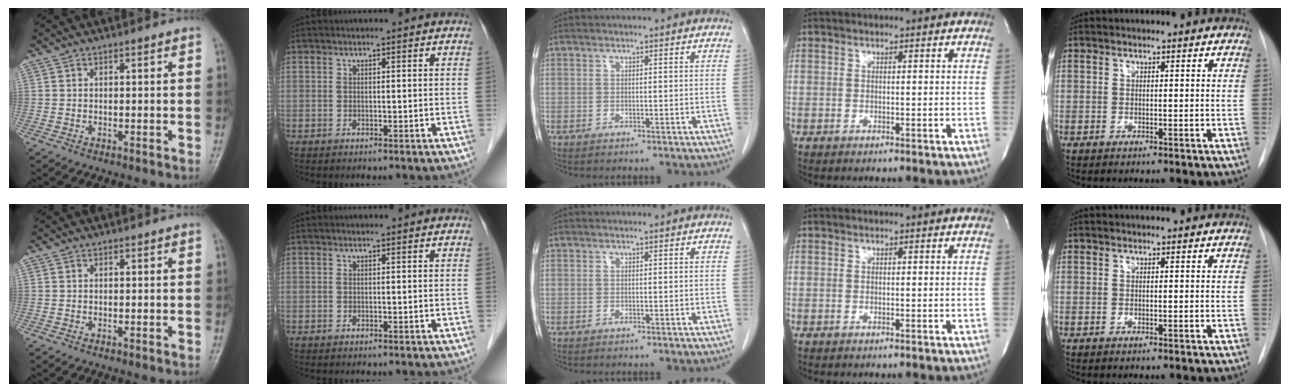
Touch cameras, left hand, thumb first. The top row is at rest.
{}